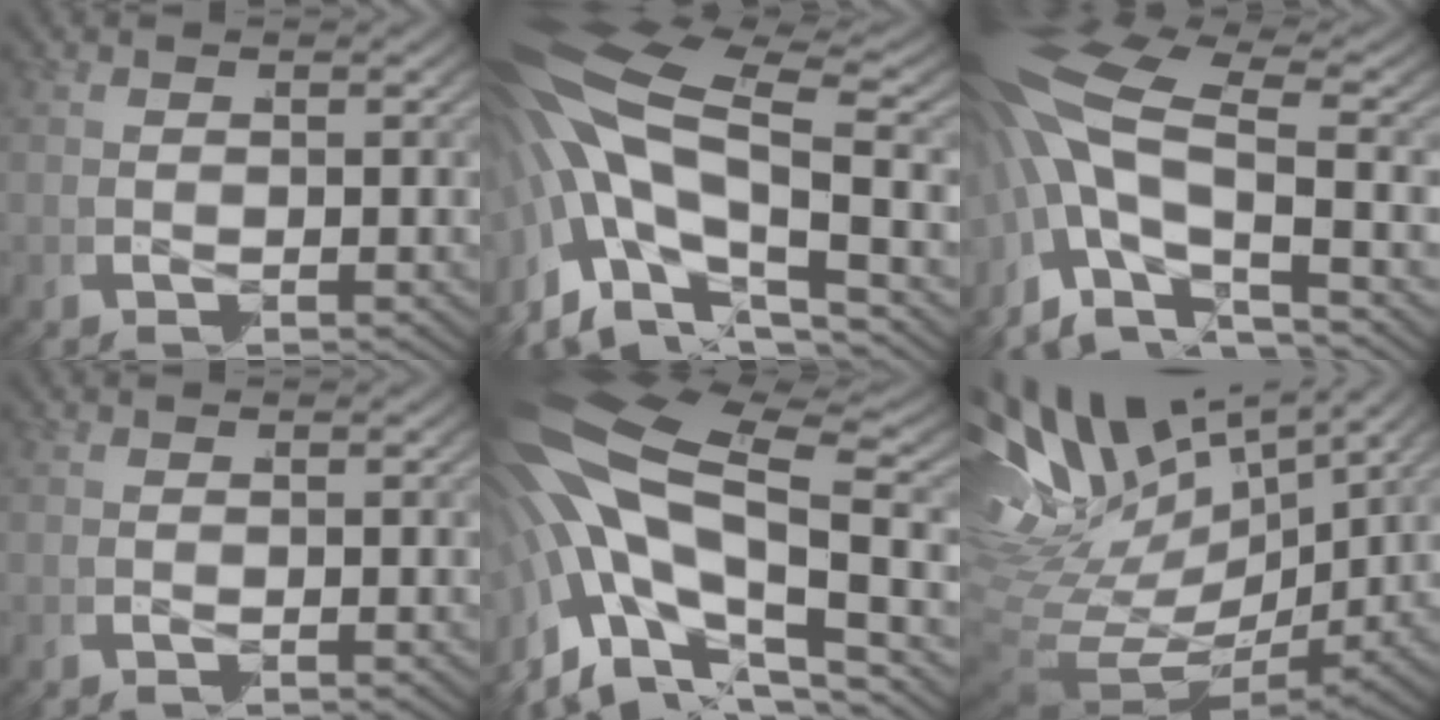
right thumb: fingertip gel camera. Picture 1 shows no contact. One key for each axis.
{"total": 11.5, "fx": -1.5, "fy": 7.0, "fz": 9.0, "tx": -0.200, "ty": -0.022, "tz": -0.017}
{"total": 10.0, "fx": -2.0, "fy": 6.7, "fz": 7.2, "tx": -0.166, "ty": -0.023, "tz": -0.026}
{"total": 0.0}
{"total": 12.8, "fx": -1.5, "fy": 7.9, "fz": 10.0, "tx": -0.212, "ty": -0.024, "tz": -0.018}
{"total": 12.9, "fx": 2.0, "fy": 9.5, "fz": 8.5, "tx": -0.208, "ty": -0.032, "tz": 0.044}